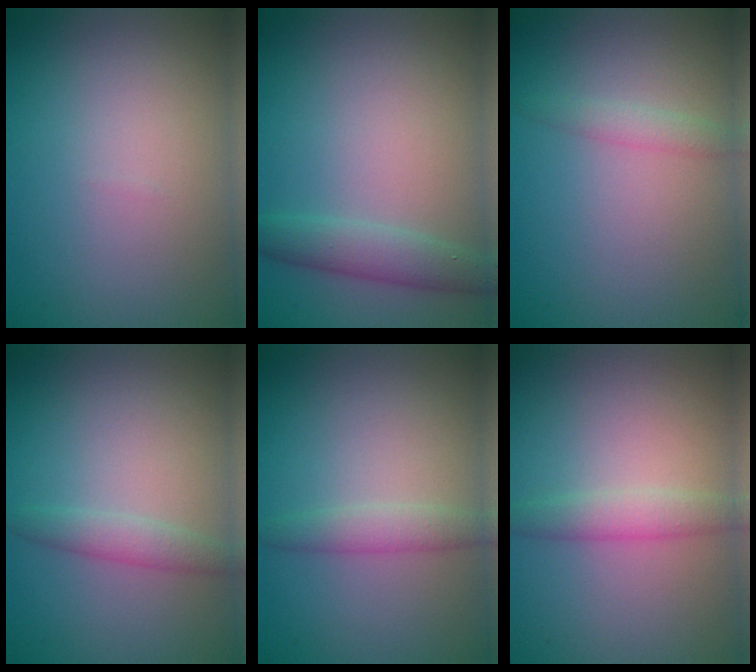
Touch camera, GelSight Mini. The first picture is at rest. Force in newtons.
{"total": 2.8, "press": 2.8, "slide": 0.1}
{"total": 1.3, "press": 1.3, "slide": 0.0}
{"total": 1.8, "press": 1.8, "slide": 0.1}
{"total": 1.9, "press": 1.9, "slide": 0.1}
{"total": 2.2, "press": 2.2, "slide": 0.1}